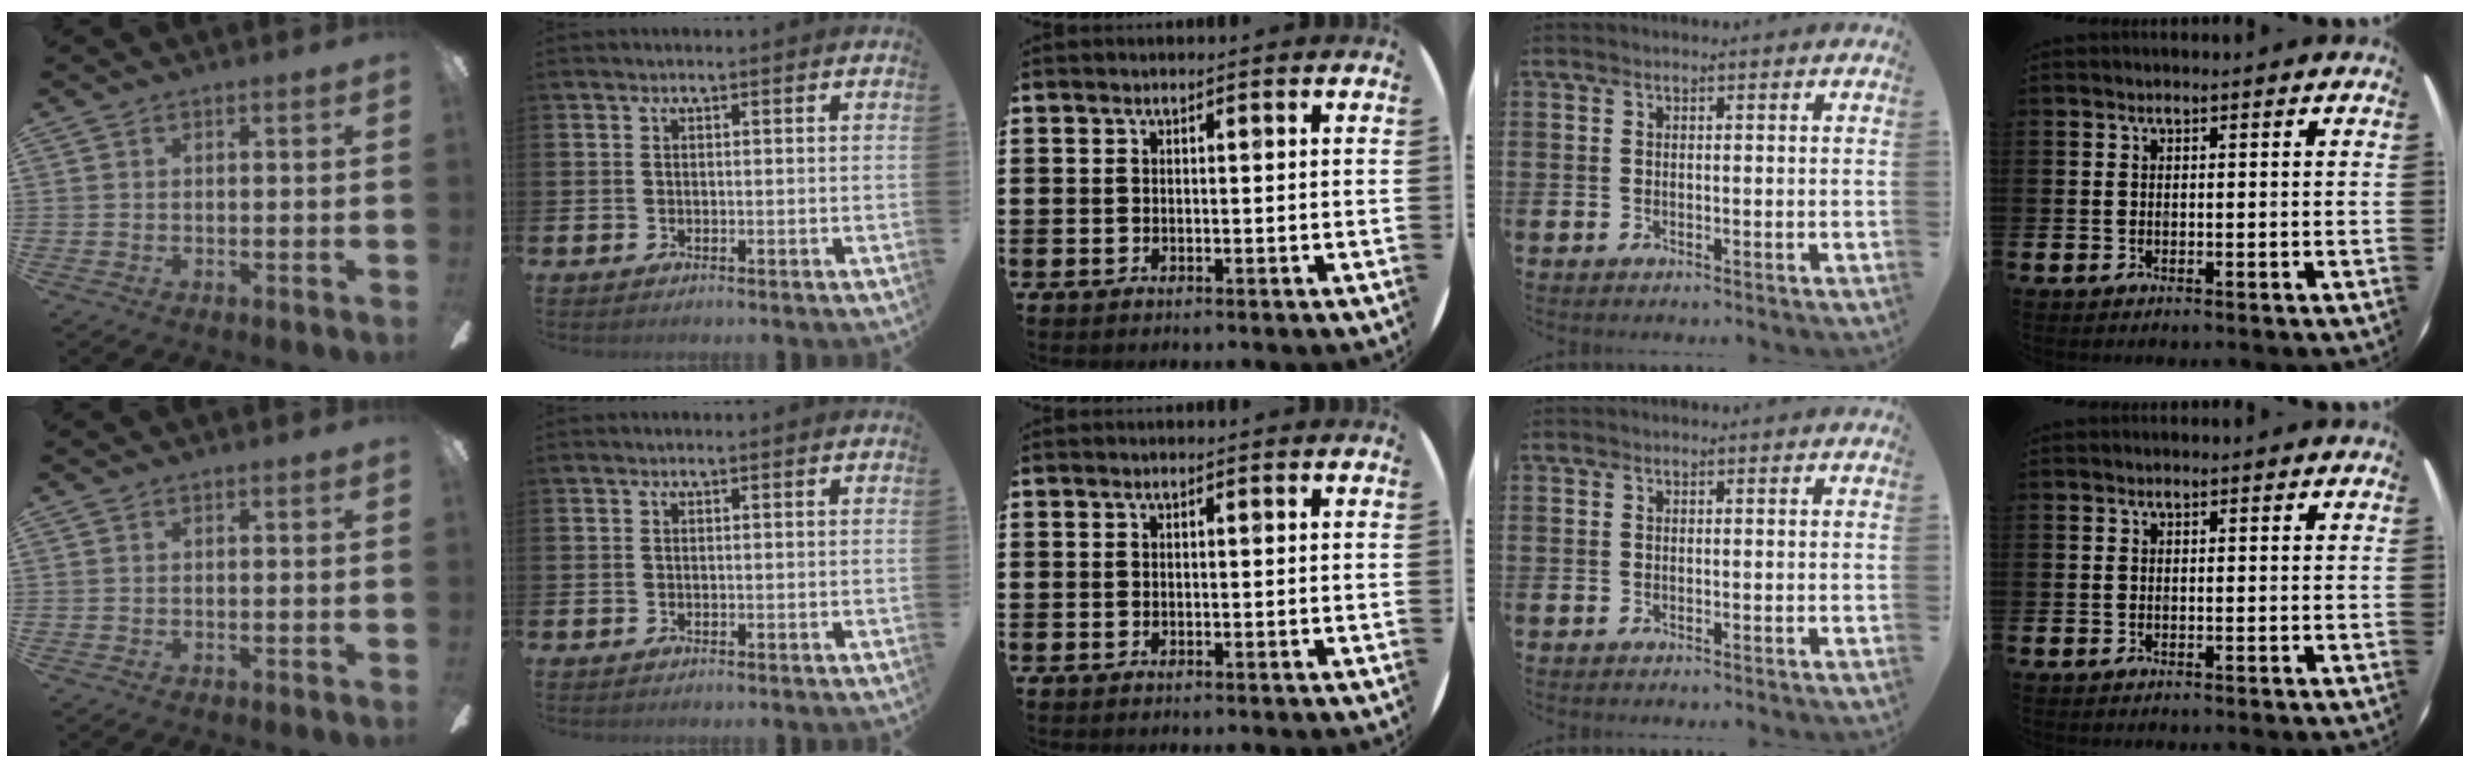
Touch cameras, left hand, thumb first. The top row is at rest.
{}